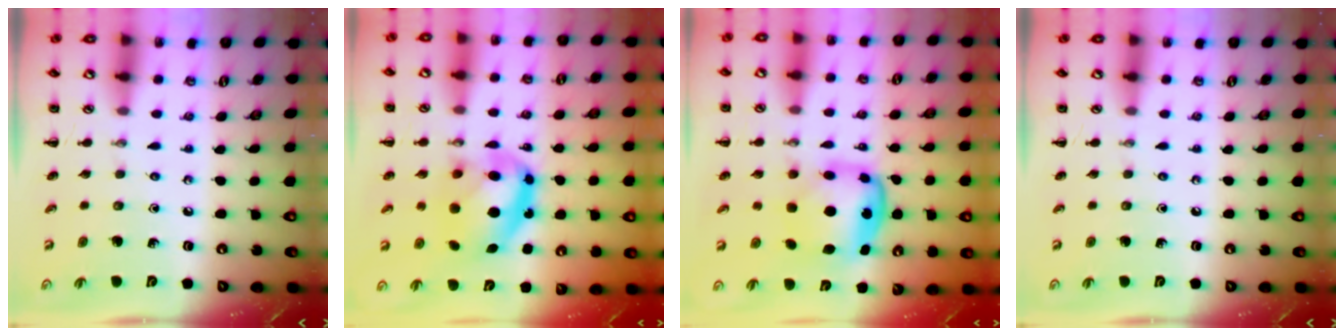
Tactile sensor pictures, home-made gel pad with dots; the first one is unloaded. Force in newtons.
{"total": 11.4, "press": 11.1, "slide": 2.6}
{"total": 6.3, "press": 6.1, "slide": 1.3}
{"total": 0.0}